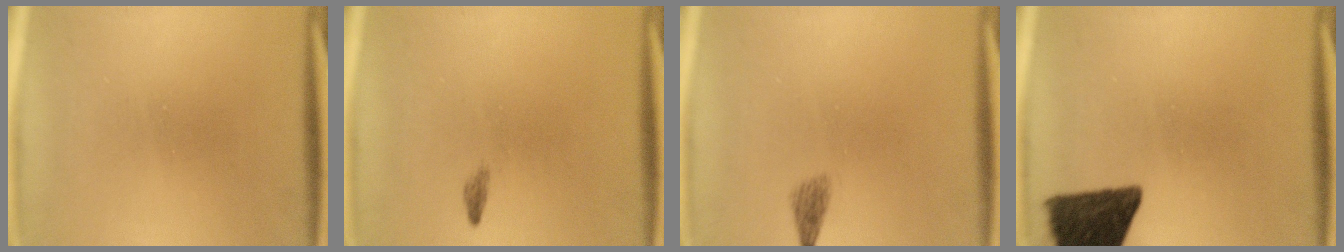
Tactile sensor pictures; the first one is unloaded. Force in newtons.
{"total": 0.5}
{"total": 3.1}
{"total": 12.9}